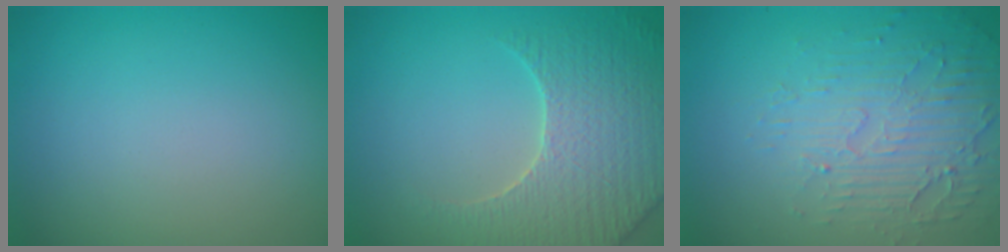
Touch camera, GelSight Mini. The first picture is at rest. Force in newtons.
{"total": 5.1, "press": 4.9, "slide": 1.6}
{"total": 5.7, "press": 3.3, "slide": 4.7}